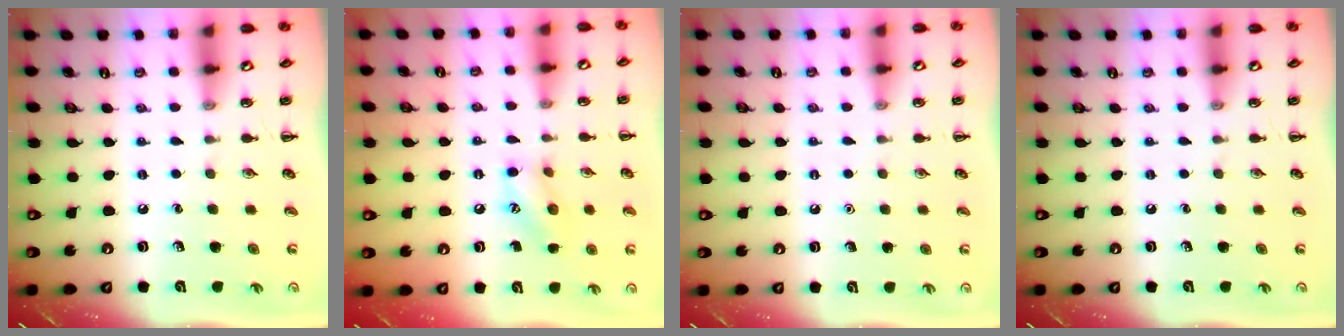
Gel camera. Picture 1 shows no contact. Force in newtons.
{"total": 10.1, "press": 10.0, "slide": 1.3}
{"total": 1.6, "press": 1.6, "slide": 0.1}
{"total": 0.0}